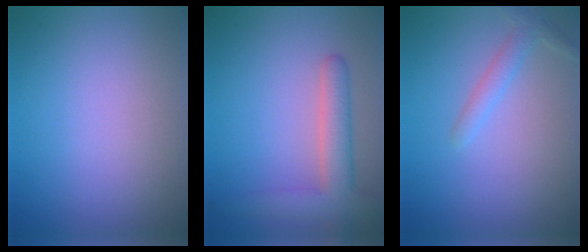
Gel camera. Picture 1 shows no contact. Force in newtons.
{"total": 4.1, "press": 4.1, "slide": 0.3}
{"total": 1.7, "press": 1.7, "slide": 0.1}